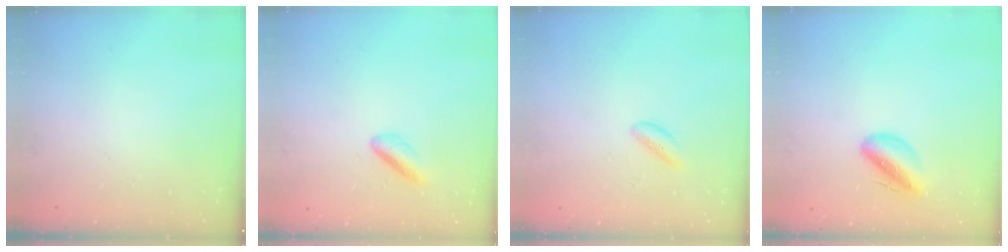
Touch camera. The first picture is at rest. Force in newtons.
{"total": 2.7, "press": 2.6, "slide": 0.8}
{"total": 1.4, "press": 1.3, "slide": 0.4}
{"total": 7.3, "press": 6.9, "slide": 2.3}